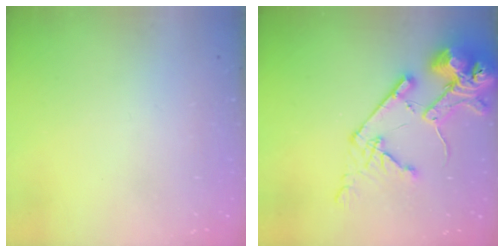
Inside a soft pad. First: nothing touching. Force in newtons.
{"total": 18.1, "press": 17.9, "slide": 2.2}